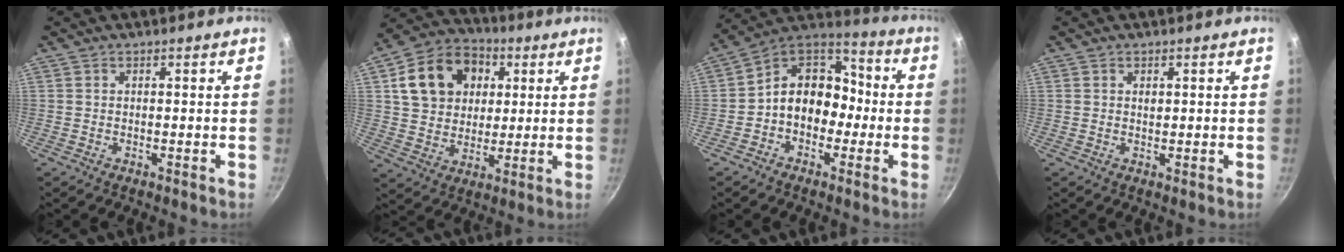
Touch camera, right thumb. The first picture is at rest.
{"total": 16.4, "force": [4.7, 12.9, 8.9], "torque": [-0.133, 0.013, 0.075]}
{"total": 12.8, "force": [-2.2, 10.1, 7.6], "torque": [-0.070, 0.056, -0.061]}
{"total": 0.8, "force": [0.4, 0.5, 0.5], "torque": [-0.006, -0.001, 0.005]}